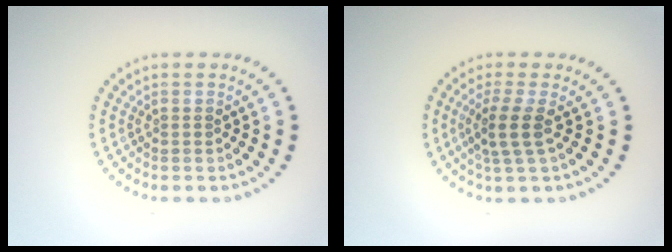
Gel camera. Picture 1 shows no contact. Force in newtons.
{"total": 2.7, "press": 2.1, "slide": 1.6}